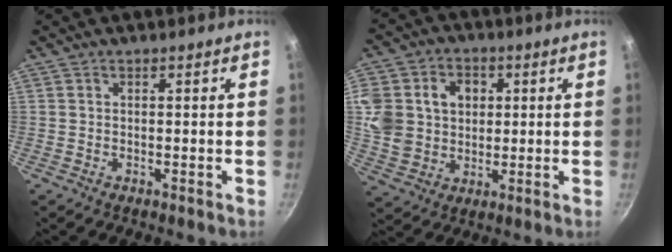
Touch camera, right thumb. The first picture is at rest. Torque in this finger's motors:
{"motor_torque": [1.76, 1.97, 1.35, 0.43, 0.08]}